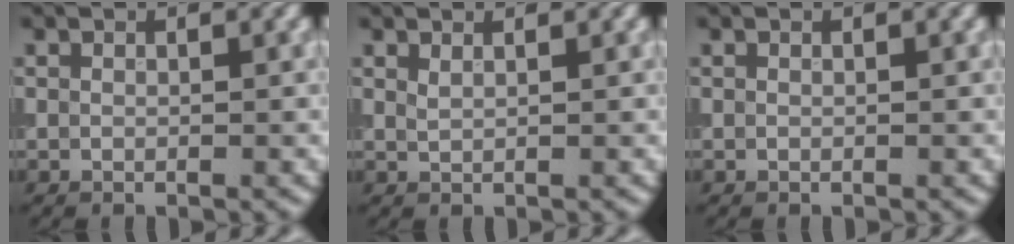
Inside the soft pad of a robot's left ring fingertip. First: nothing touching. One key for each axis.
{"total": 1.2, "fx": 1.0, "fy": 0.3, "fz": 0.6, "tx": -0.017, "ty": -0.002, "tz": 0.013}
{"total": 0.0}